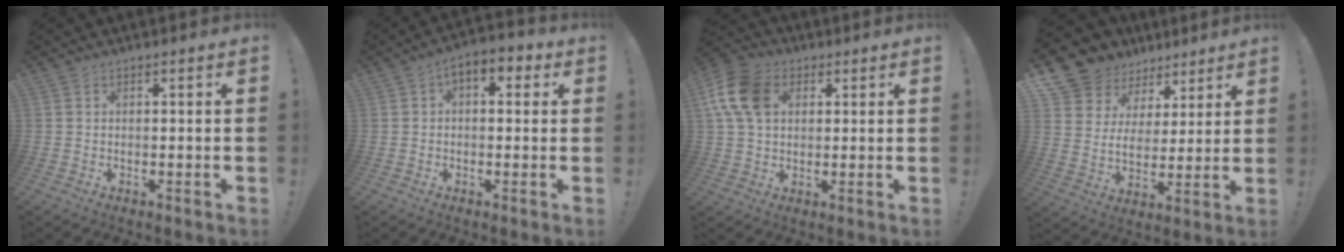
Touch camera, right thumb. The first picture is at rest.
{"total": 4.8, "force": [1.1, 2.8, 3.7], "torque": [-0.050, -0.001, 0.017]}
{"total": 13.5, "force": [4.1, 9.8, 8.4], "torque": [-0.162, 0.000, 0.081]}
{"total": 10.4, "force": [6.9, 7.5, 1.9], "torque": [-0.038, -0.058, 0.139]}